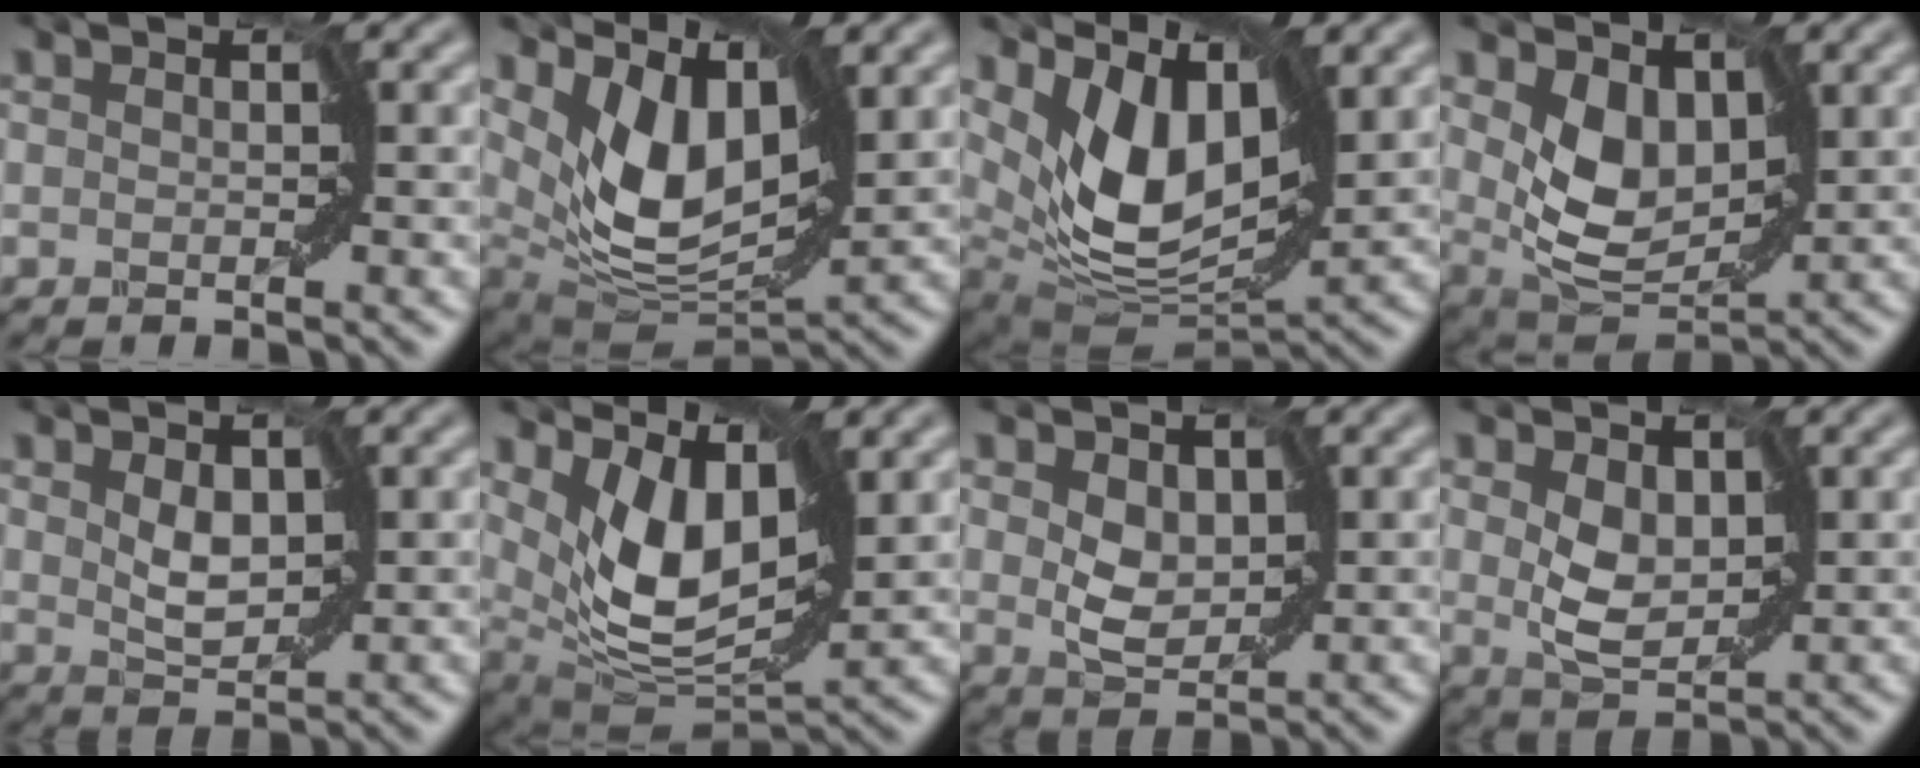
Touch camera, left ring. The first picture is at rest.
{"total": 8.1, "force": [3.2, 4.3, 6.1], "torque": [-0.128, -0.012, 0.056]}
{"total": 9.0, "force": [3.6, 4.8, 6.7], "torque": [-0.136, -0.010, 0.065]}
{"total": 5.0, "force": [1.5, 3.4, 3.4], "torque": [-0.074, -0.016, 0.031]}
{"total": 2.4, "force": [0.7, 1.6, 1.7], "torque": [-0.039, -0.004, 0.015]}
{"total": 7.3, "force": [2.6, 3.7, 5.8], "torque": [-0.121, -0.014, 0.044]}
{"total": 3.0, "force": [0.6, 2.2, 1.9], "torque": [-0.045, -0.005, 0.012]}
{"total": 3.4, "force": [0.7, 2.3, 2.4], "torque": [-0.056, -0.005, 0.016]}